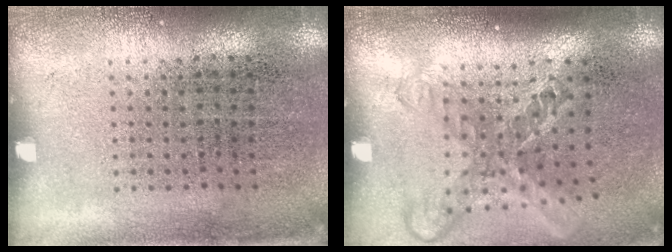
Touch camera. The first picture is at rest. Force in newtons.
{"total": 1.7, "press": 1.3, "slide": 1.1}